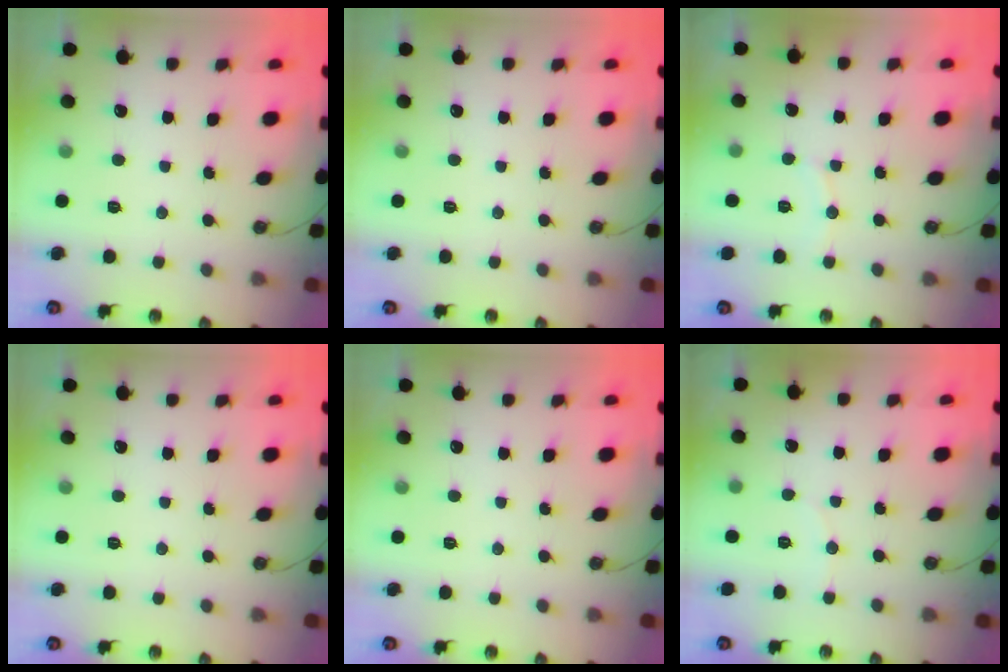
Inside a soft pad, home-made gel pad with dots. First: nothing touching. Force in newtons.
{"total": 0.0}
{"total": 4.5, "press": 4.5, "slide": 0.5}
{"total": 0.0}
{"total": 0.0}
{"total": 2.4, "press": 2.4, "slide": 0.2}